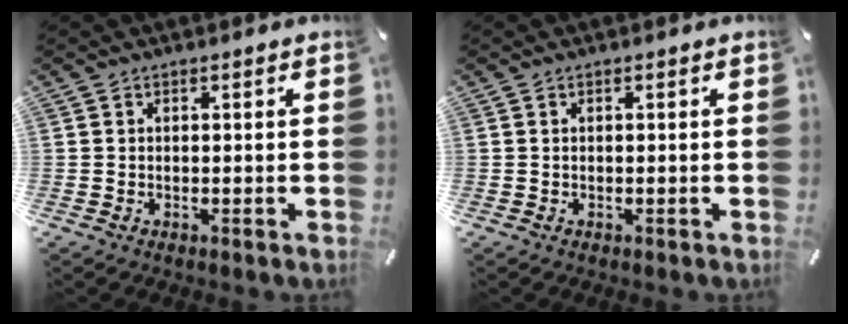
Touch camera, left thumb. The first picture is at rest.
{"total": 0.0}